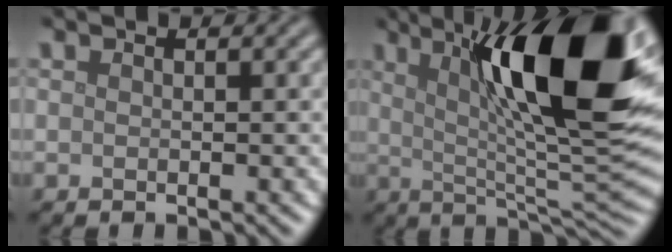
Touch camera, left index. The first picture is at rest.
{"total": 15.4, "force": [5.3, 3.7, 13.9], "torque": [-0.195, 0.002, 0.080]}